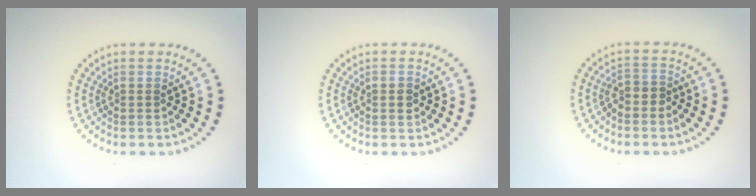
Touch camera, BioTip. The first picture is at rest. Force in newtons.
{"total": 1.4, "press": 1.4, "slide": 0.2}
{"total": 1.8, "press": 1.6, "slide": 0.9}